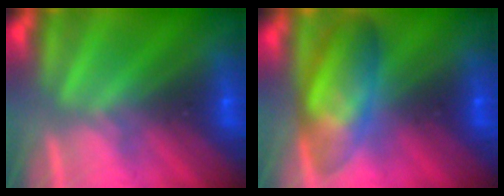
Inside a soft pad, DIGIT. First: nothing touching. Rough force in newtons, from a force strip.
{"total": 7.9}